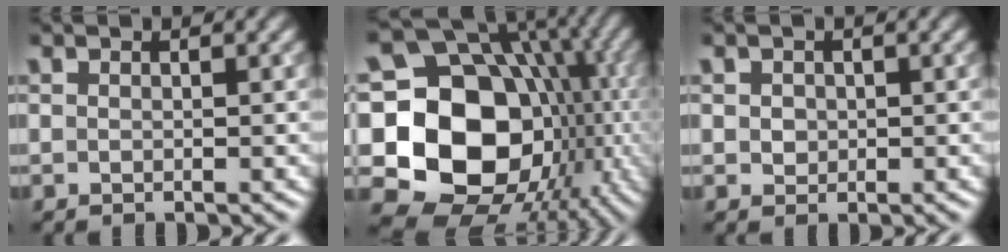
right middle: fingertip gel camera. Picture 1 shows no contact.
{"total": 20.6, "force": [-2.5, 16.9, 11.6], "torque": [-0.191, -0.013, -0.049]}
{"total": 1.1, "force": [0.1, 1.0, 0.4], "torque": [-0.004, -0.002, 0.005]}